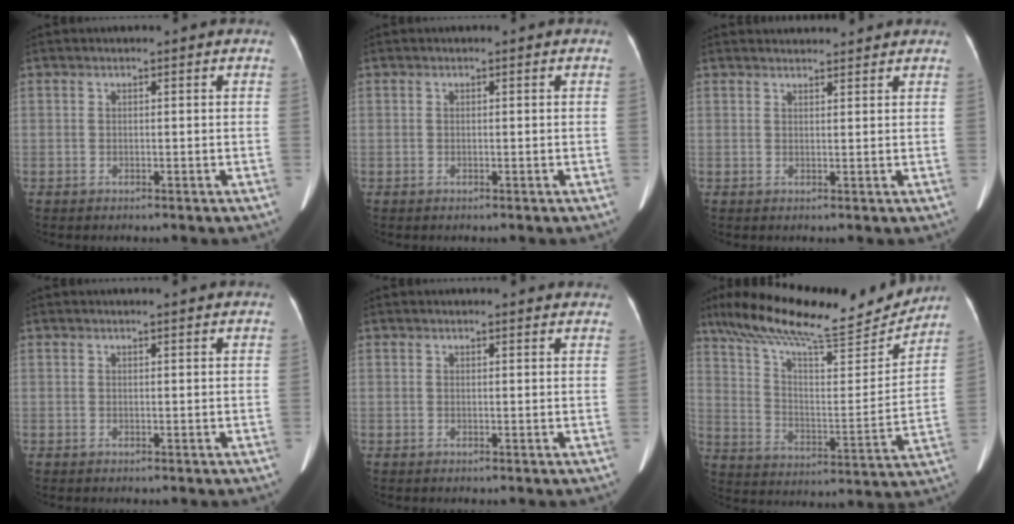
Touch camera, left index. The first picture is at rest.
{"total": 0.0}
{"total": 5.2, "force": [5.1, 0.9, 0.9], "torque": [-0.011, 0.027, 0.061]}
{"total": 3.3, "force": [3.1, 0.0, 1.1], "torque": [-0.016, 0.014, 0.034]}
{"total": 8.3, "force": [7.9, 1.3, 2.3], "torque": [-0.017, 0.016, 0.074]}
{"total": 22.9, "force": [19.6, 4.6, 10.8], "torque": [-0.187, 0.006, 0.296]}